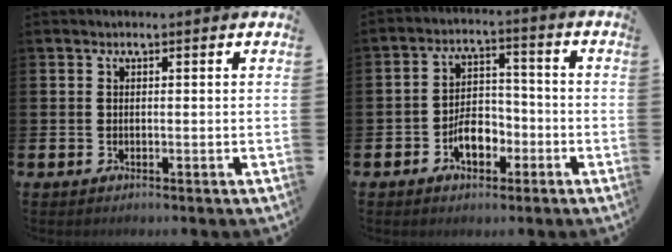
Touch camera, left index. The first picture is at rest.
{"total": 5.4, "force": [-2.5, 3.4, 3.4], "torque": [-0.046, 0.009, -0.051]}